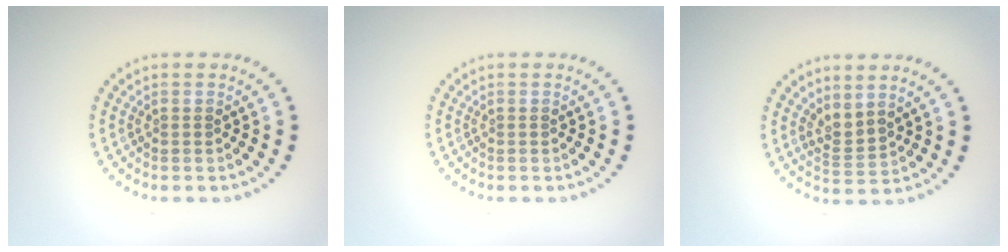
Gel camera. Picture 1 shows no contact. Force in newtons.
{"total": 0.0}
{"total": 2.2, "press": 1.4, "slide": 1.6}